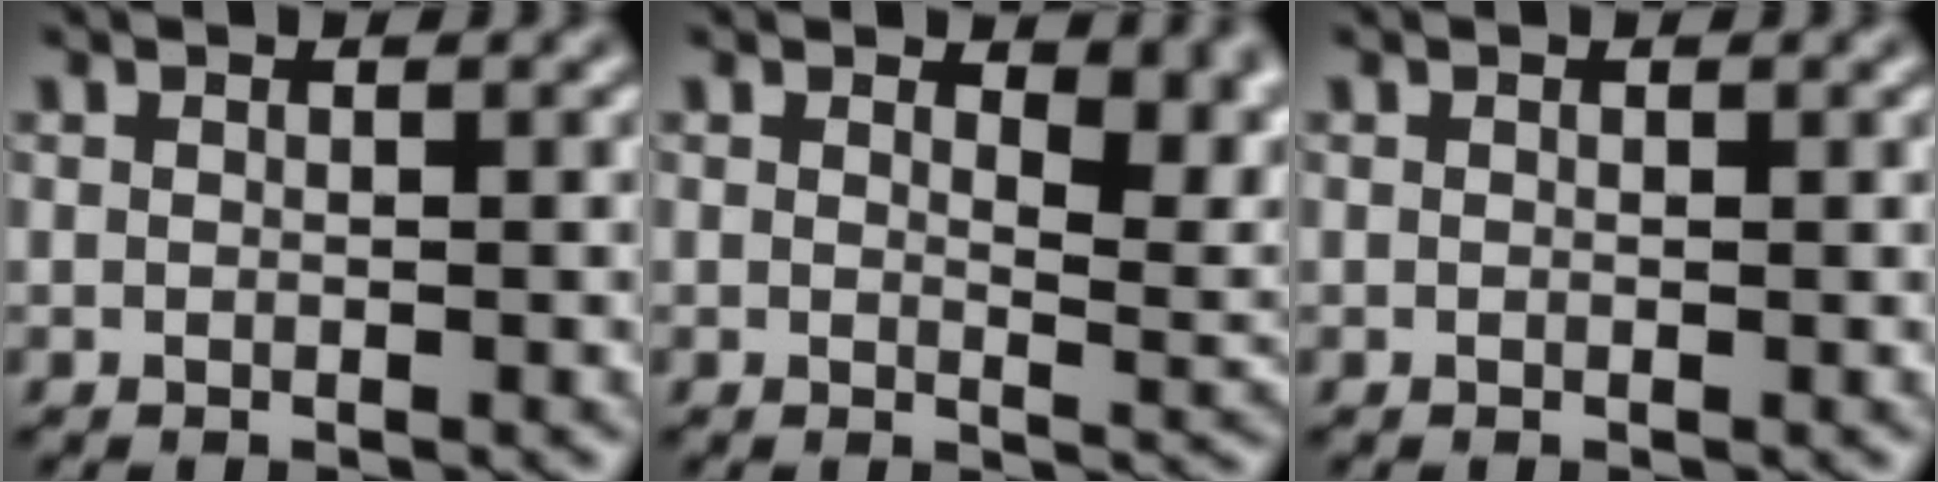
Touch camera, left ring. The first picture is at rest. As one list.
[{"total": 4.2, "force": [2.3, 1.9, 3.0], "torque": [-0.035, -0.008, 0.030]}, {"total": 0.0}]